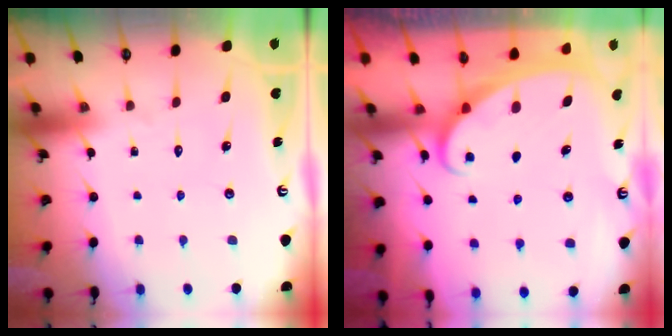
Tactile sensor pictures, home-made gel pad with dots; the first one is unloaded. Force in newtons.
{"total": 2.2, "press": 2.2, "slide": 0.3}